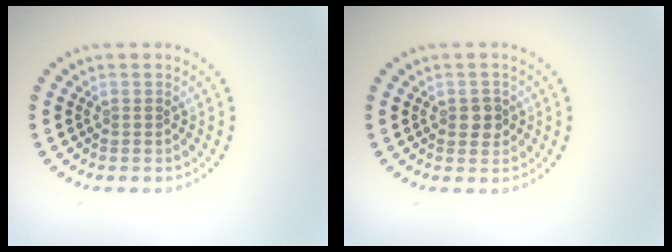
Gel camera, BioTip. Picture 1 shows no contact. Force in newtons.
{"total": 1.6, "press": 1.6, "slide": 0.2}